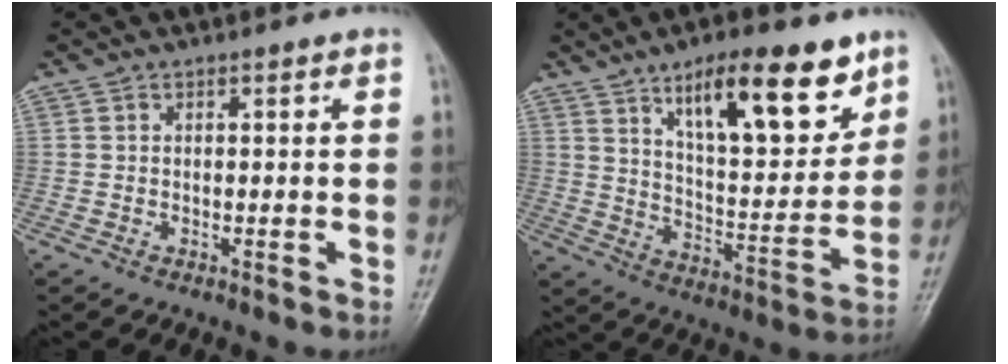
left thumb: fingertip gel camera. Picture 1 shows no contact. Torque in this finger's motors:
{"motor_torque": [2.27, 1.00, 1.65, -1.12, 0.14]}